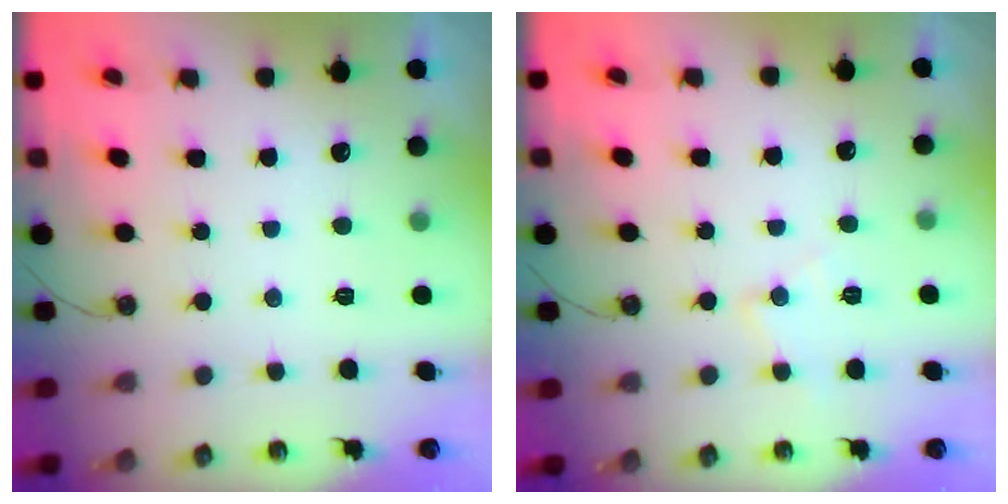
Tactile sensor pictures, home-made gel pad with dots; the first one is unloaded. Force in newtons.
{"total": 7.4, "press": 7.4, "slide": 0.7}